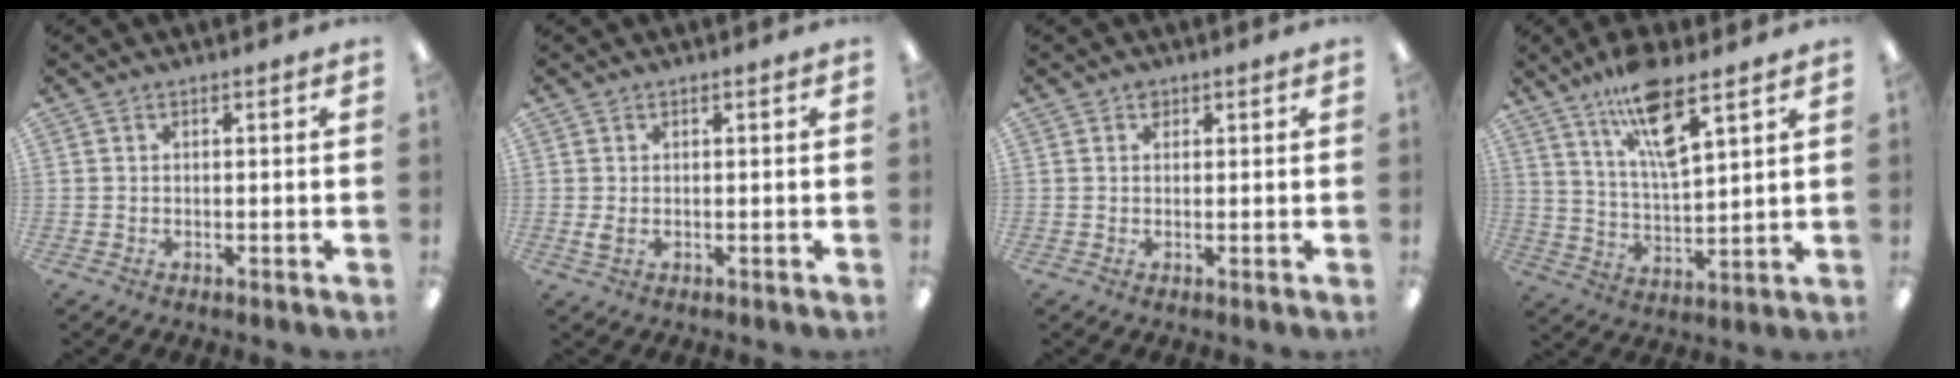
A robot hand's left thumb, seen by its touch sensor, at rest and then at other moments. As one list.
[{"total": 1.7, "force": [0.1, 0.8, 1.5], "torque": [-0.036, 0.000, 0.000]}, {"total": 1.3, "force": [0.8, 0.9, 0.4], "torque": [-0.001, -0.001, 0.013]}, {"total": 13.6, "force": [9.2, 3.9, 9.2], "torque": [-0.158, -0.040, 0.156]}]